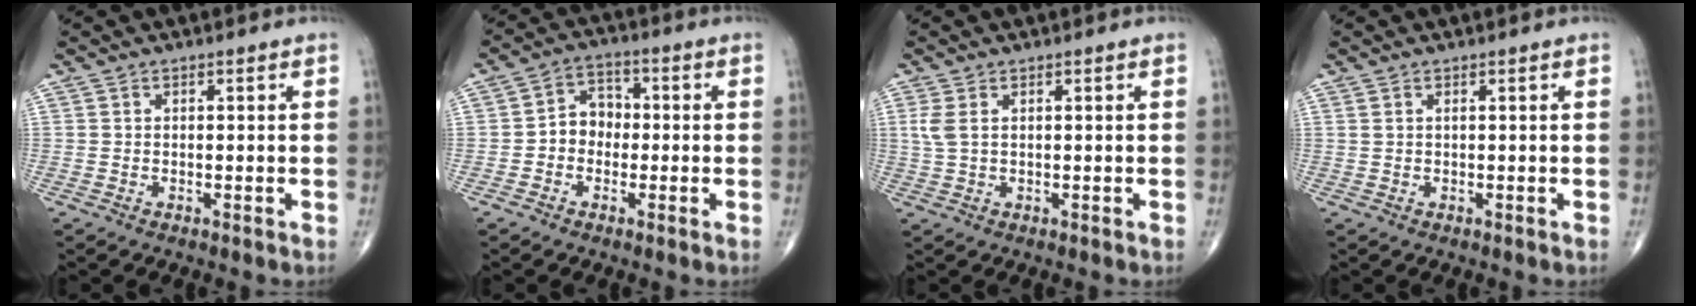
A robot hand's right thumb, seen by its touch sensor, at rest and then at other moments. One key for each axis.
{"total": 5.7, "fx": -0.9, "fy": 4.7, "fz": 3.2, "tx": -0.025, "ty": 0.025, "tz": -0.029}
{"total": 2.7, "fx": 0.8, "fy": 1.3, "fz": 2.3, "tx": -0.064, "ty": 0.007, "tz": 0.022}
{"total": 0.6, "fx": 0.3, "fy": 0.1, "fz": 0.5, "tx": -0.017, "ty": 0.008, "tz": 0.008}